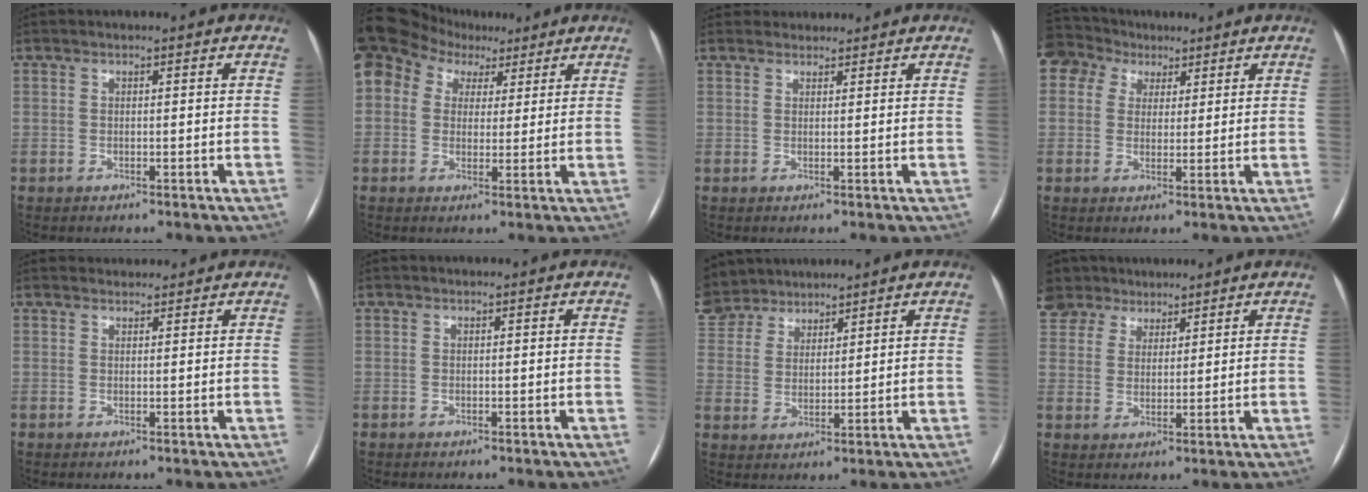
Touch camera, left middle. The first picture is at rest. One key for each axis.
{"total": 19.6, "fx": 9.3, "fy": 15.0, "fz": 8.5, "tx": -0.242, "ty": 0.108, "tz": 0.176}
{"total": 2.4, "fx": 2.2, "fy": 0.8, "fz": -0.3, "tx": 0.008, "ty": 0.022, "tz": 0.035}
{"total": 9.0, "fx": 5.1, "fy": 7.0, "fz": 2.7, "tx": -0.068, "ty": 0.049, "tz": 0.094}
{"total": 2.3, "fx": 2.2, "fy": 0.6, "fz": -0.1, "tx": -0.001, "ty": 0.022, "tz": 0.035}
{"total": 0.0}
{"total": 12.6, "fx": 10.9, "fy": 5.5, "fz": 3.0, "tx": -0.084, "ty": 0.034, "tz": 0.219}
{"total": 10.1, "fx": 7.7, "fy": 6.0, "fz": 2.4, "tx": -0.063, "ty": 0.035, "tz": 0.149}